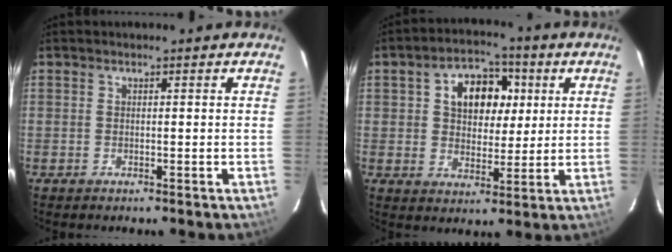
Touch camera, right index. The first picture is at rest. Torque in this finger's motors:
{"motor_torque": [0.23, 0.11, 0.12, 0.06]}